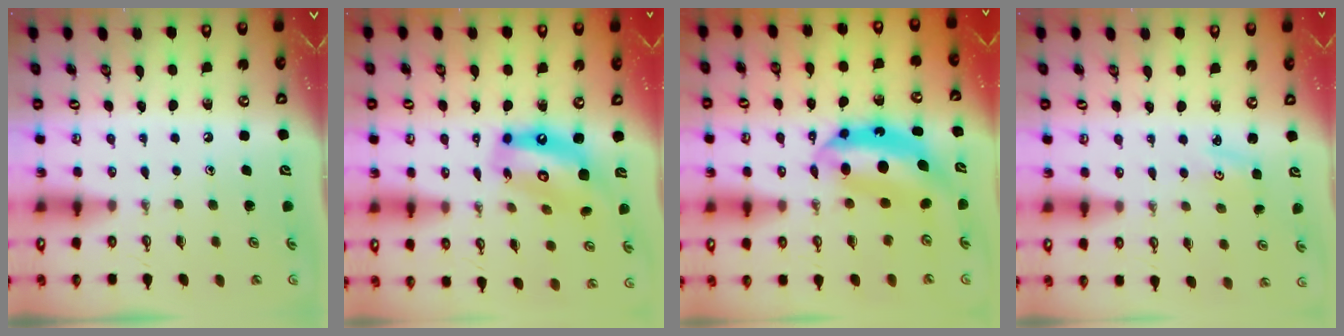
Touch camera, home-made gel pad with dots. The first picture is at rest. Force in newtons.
{"total": 15.2, "press": 15.1, "slide": 1.7}
{"total": 9.2, "press": 9.2, "slide": 0.7}
{"total": 2.0, "press": 2.0, "slide": 0.3}